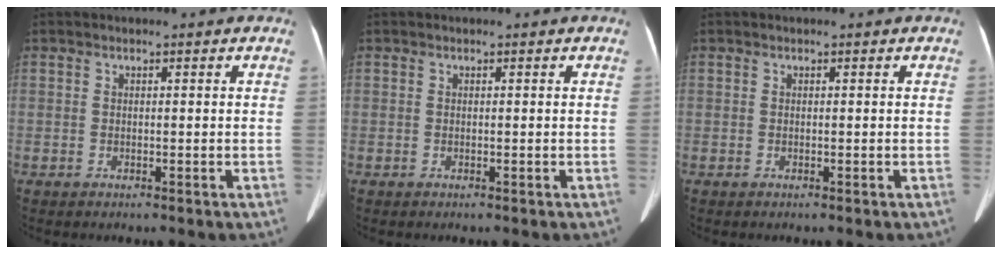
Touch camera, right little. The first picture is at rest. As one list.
[{"total": 0.0}, {"total": 0.0}]